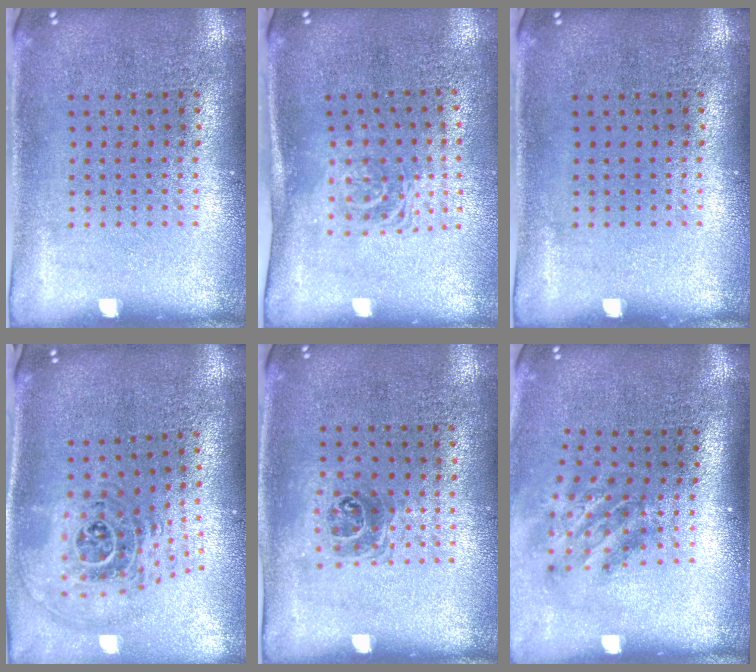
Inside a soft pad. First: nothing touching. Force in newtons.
{"total": 1.7, "press": 1.2, "slide": 1.1}
{"total": 0.0}
{"total": 1.8, "press": 1.5, "slide": 1.1}
{"total": 1.0, "press": 0.8, "slide": 0.5}
{"total": 1.9, "press": 1.2, "slide": 1.4}